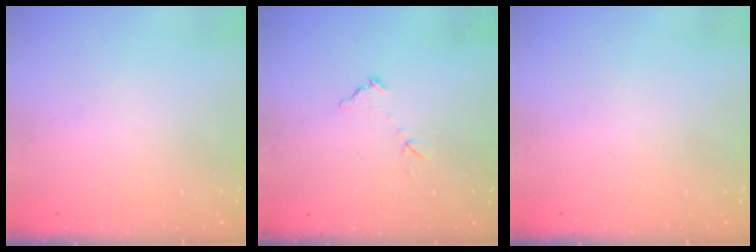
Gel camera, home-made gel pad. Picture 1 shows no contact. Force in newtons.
{"total": 6.9, "press": 6.9, "slide": 0.4}
{"total": 0.0}